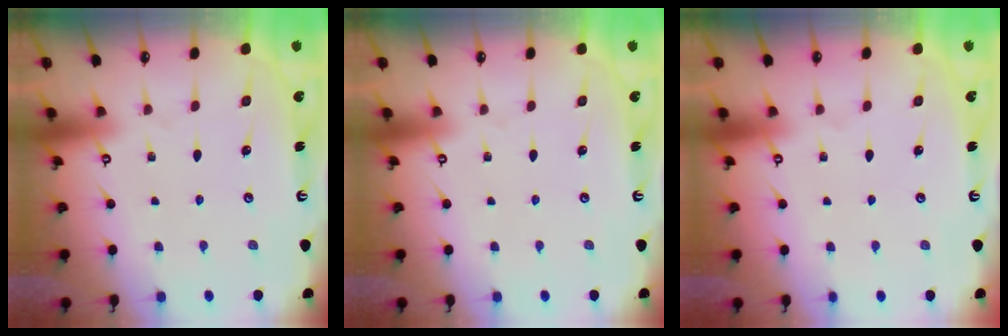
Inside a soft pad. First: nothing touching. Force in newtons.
{"total": 0.0}
{"total": 0.0}